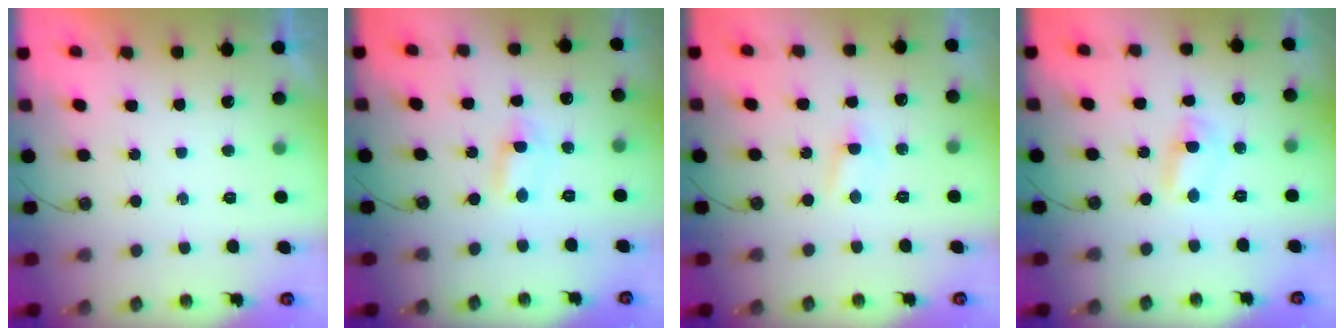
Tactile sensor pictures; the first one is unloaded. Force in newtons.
{"total": 1.1, "press": 0.9, "slide": 0.7}
{"total": 2.9, "press": 2.8, "slide": 0.4}
{"total": 2.7, "press": 2.7, "slide": 0.3}